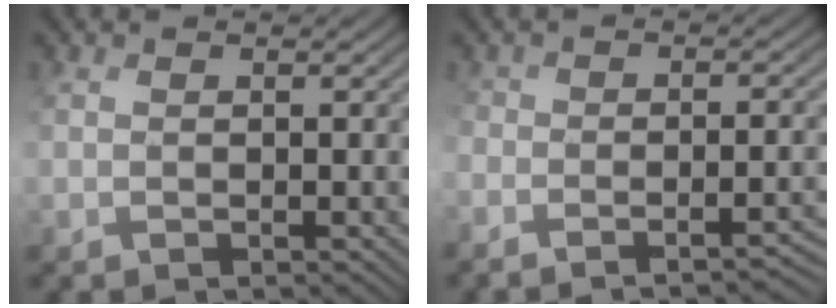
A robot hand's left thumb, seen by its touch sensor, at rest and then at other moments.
{"total": 6.2, "force": [-4.8, 2.2, 3.3], "torque": [-0.040, -0.008, -0.050]}